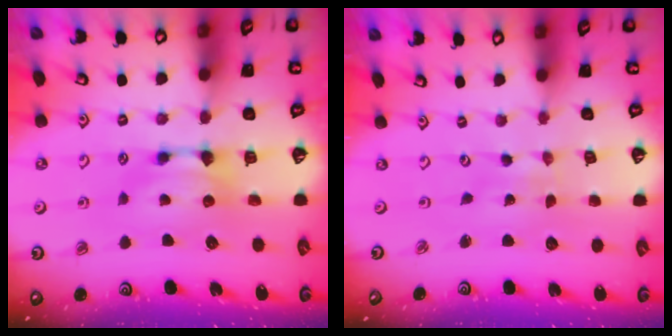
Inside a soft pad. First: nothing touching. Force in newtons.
{"total": 6.4, "press": 6.4, "slide": 0.4}